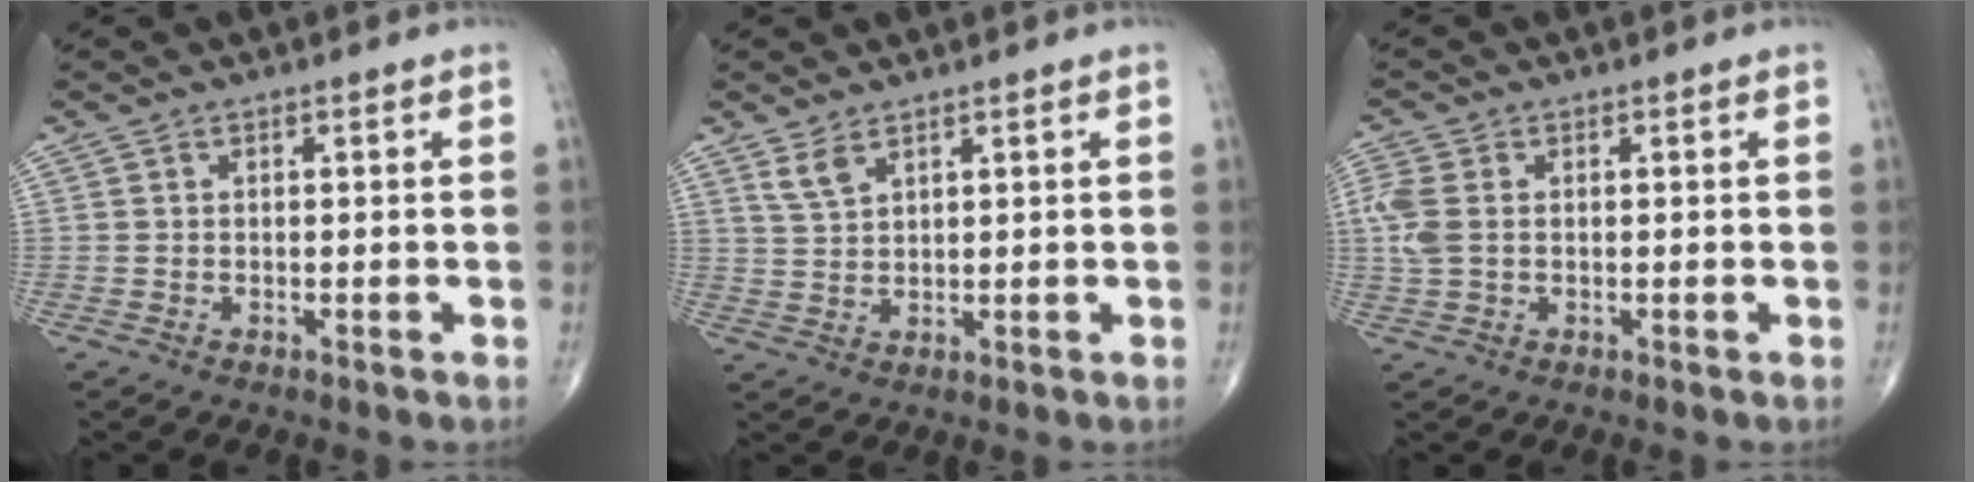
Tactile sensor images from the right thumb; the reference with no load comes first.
{"total": 3.2, "force": [2.3, 1.2, 1.9], "torque": [-0.039, -0.010, 0.055]}
{"total": 5.0, "force": [0.3, 3.3, 3.8], "torque": [-0.118, 0.007, 0.008]}